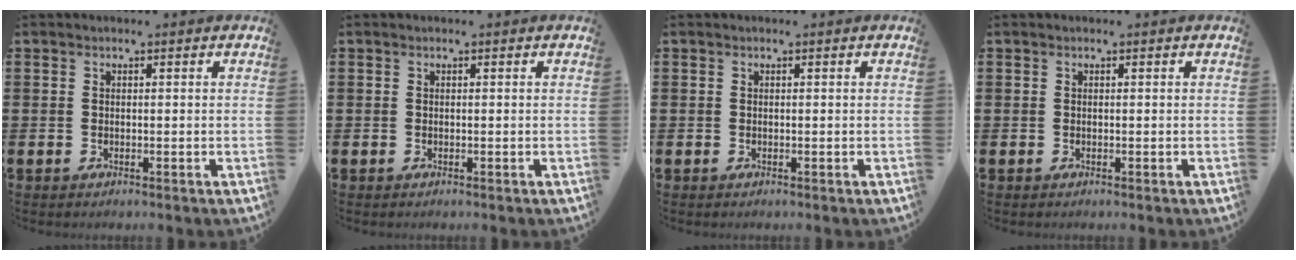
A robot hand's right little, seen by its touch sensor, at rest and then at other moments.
{"total": 0.0}
{"total": 0.0}
{"total": 0.0}